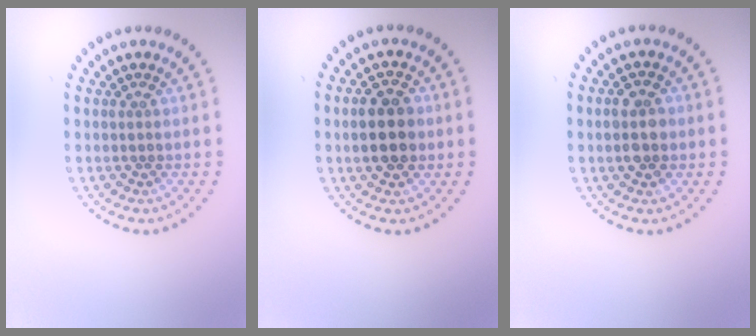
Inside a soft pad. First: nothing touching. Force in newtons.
{"total": 4.7, "press": 4.7, "slide": 0.1}
{"total": 2.8, "press": 2.8, "slide": 0.1}